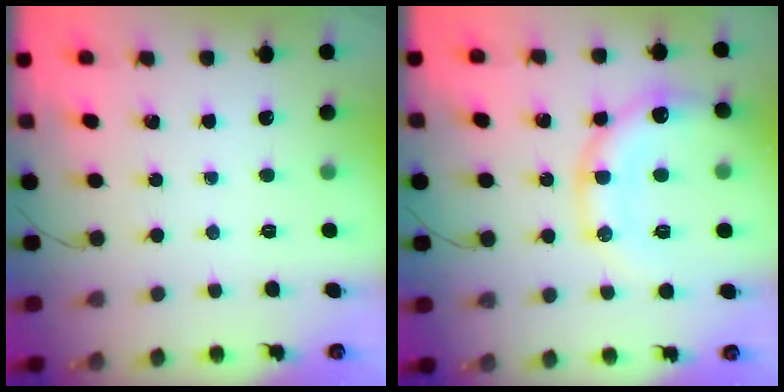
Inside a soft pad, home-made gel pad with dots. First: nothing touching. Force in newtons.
{"total": 14.8, "press": 14.6, "slide": 2.0}